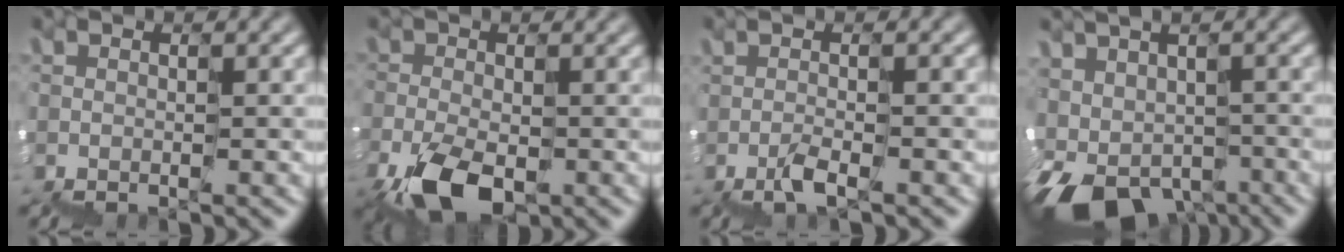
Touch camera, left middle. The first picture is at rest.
{"total": 5.5, "force": [-2.4, 3.0, 3.9], "torque": [-0.103, -0.016, -0.042]}
{"total": 1.2, "force": [0.0, -1.2, 0.2], "torque": [-0.013, 0.003, 0.001]}
{"total": 9.6, "force": [-4.1, 6.9, 5.2], "torque": [-0.110, -0.030, -0.036]}